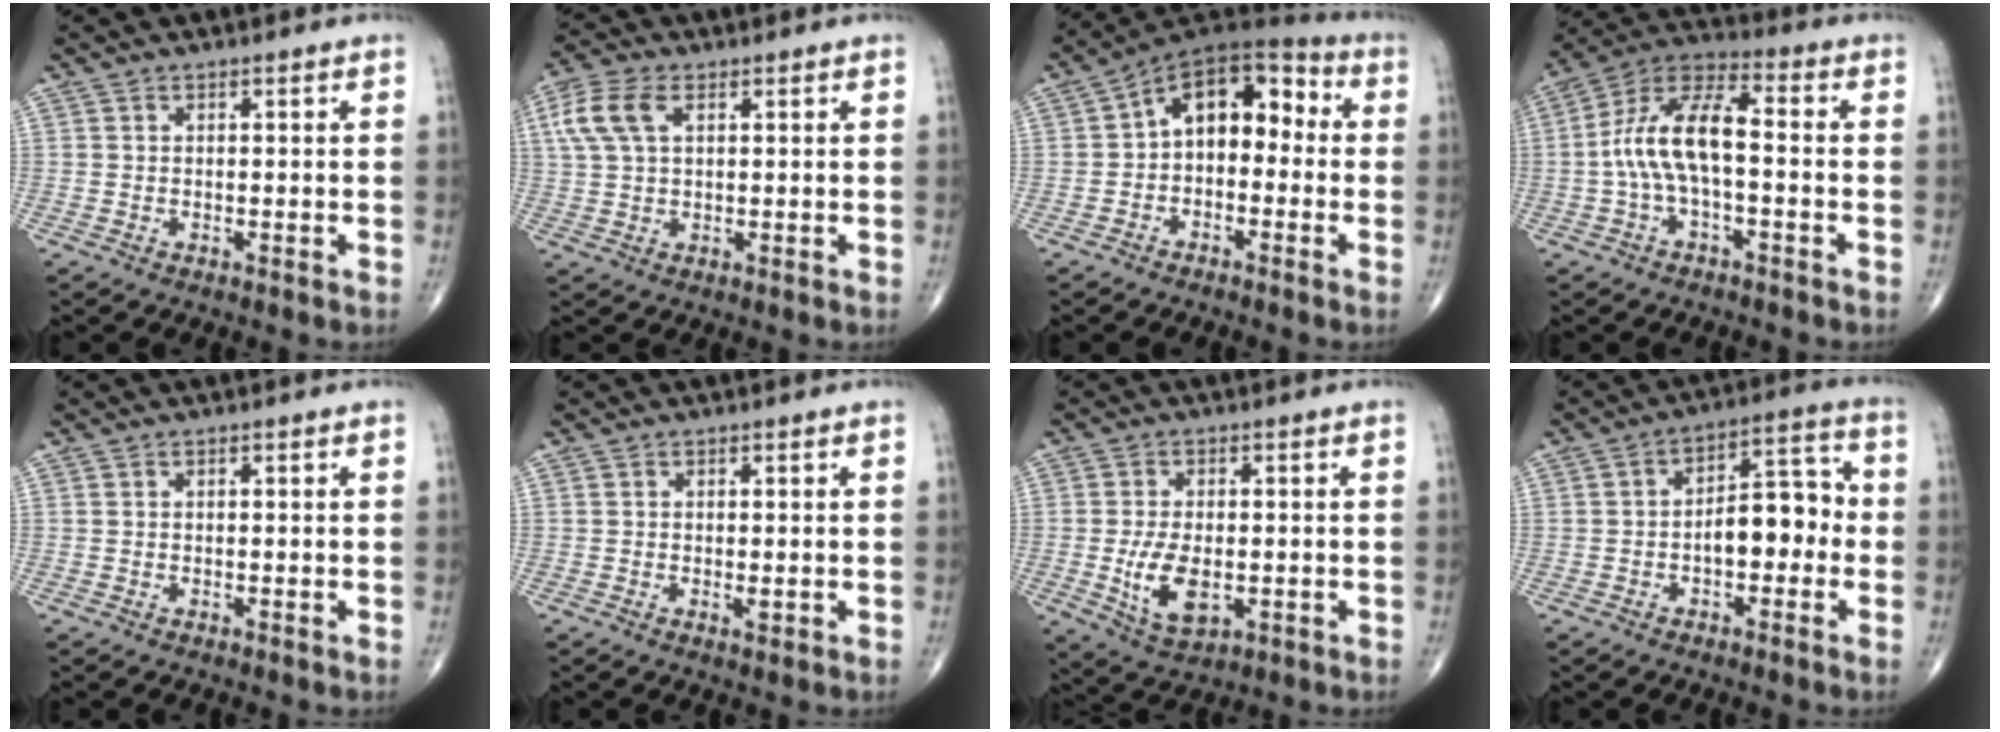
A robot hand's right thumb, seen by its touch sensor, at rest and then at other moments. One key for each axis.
{"total": 7.4, "fx": 2.5, "fy": 4.2, "fz": 5.7, "tx": -0.136, "ty": 0.015, "tz": 0.049}
{"total": 12.6, "fx": 0.2, "fy": 7.9, "fz": 9.7, "tx": -0.104, "ty": 0.050, "tz": -0.017}
{"total": 12.1, "fx": -1.2, "fy": 5.2, "fz": 10.8, "tx": -0.213, "ty": 0.048, "tz": -0.030}
{"total": 0.0}
{"total": 1.0, "fx": -0.2, "fy": 0.4, "fz": 0.9, "tx": -0.015, "ty": -0.004, "tz": -0.003}
{"total": 8.6, "fx": -1.5, "fy": 4.8, "fz": 7.0, "tx": -0.121, "ty": -0.009, "tz": -0.017}
{"total": 9.6, "fx": -1.6, "fy": 5.1, "fz": 7.9, "tx": -0.090, "ty": 0.039, "tz": -0.034}